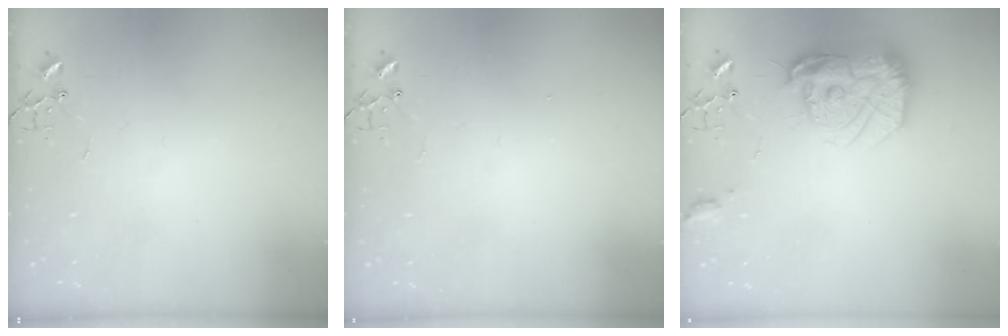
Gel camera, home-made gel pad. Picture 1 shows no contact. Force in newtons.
{"total": 1.1, "press": 1.1, "slide": 0.1}
{"total": 17.7, "press": 17.6, "slide": 1.4}